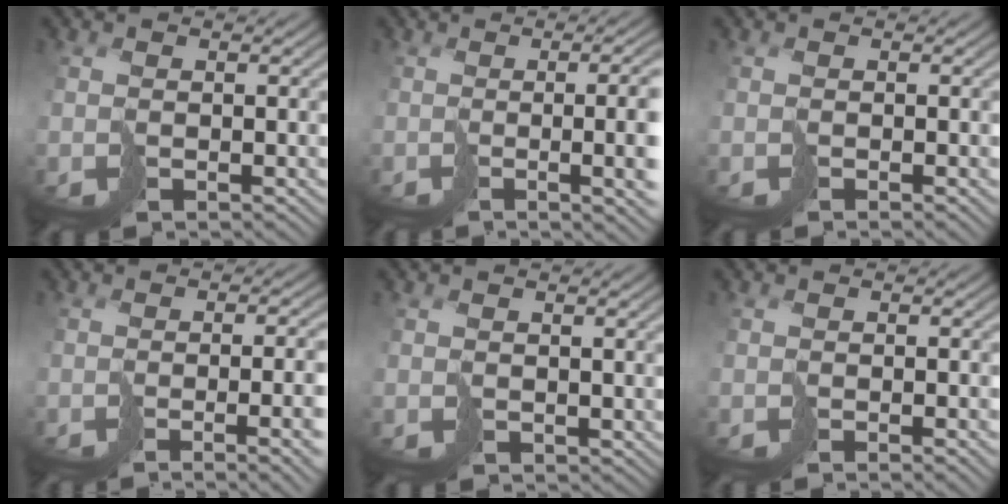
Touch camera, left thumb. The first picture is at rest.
{"total": 14.7, "force": [-1.4, 6.0, 13.3], "torque": [-0.144, 0.000, -0.007]}
{"total": 0.7, "force": [-0.3, 0.0, 0.6], "torque": [-0.009, -0.002, -0.009]}
{"total": 9.0, "force": [-2.4, 2.9, 8.1], "torque": [-0.088, -0.011, -0.028]}
{"total": 0.8, "force": [0.6, 0.5, 0.1], "torque": [-0.005, -0.001, 0.011]}
{"total": 1.3, "force": [-0.5, 0.1, 1.1], "torque": [-0.017, 0.000, -0.013]}